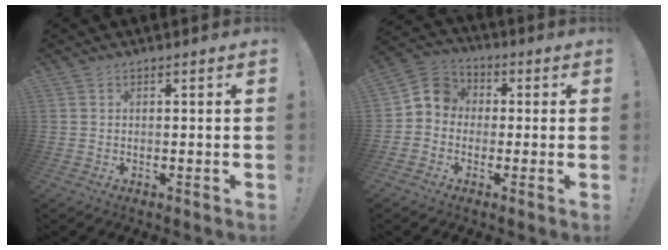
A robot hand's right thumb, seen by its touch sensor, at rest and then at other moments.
{"total": 7.5, "force": [-0.4, 6.9, 3.0], "torque": [-0.051, 0.019, -0.003]}